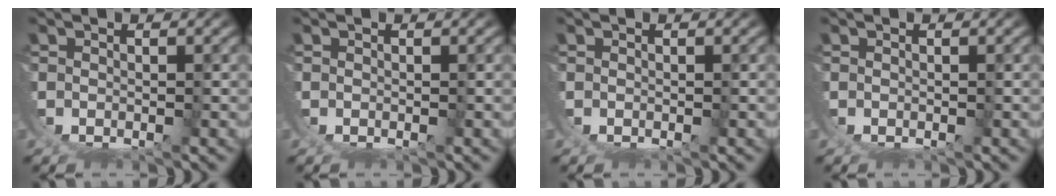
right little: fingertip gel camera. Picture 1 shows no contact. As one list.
[{"total": 0.0}, {"total": 0.0}, {"total": 0.0}]